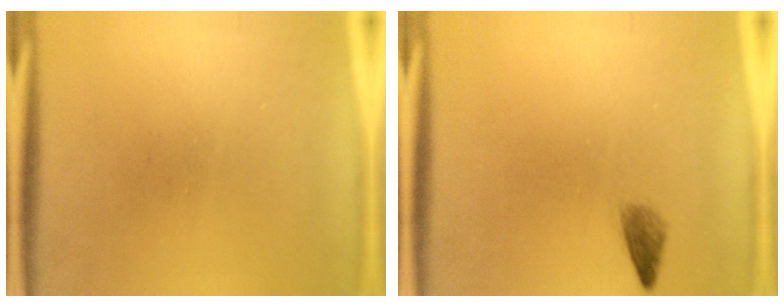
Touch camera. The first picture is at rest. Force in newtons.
{"total": 1.5}